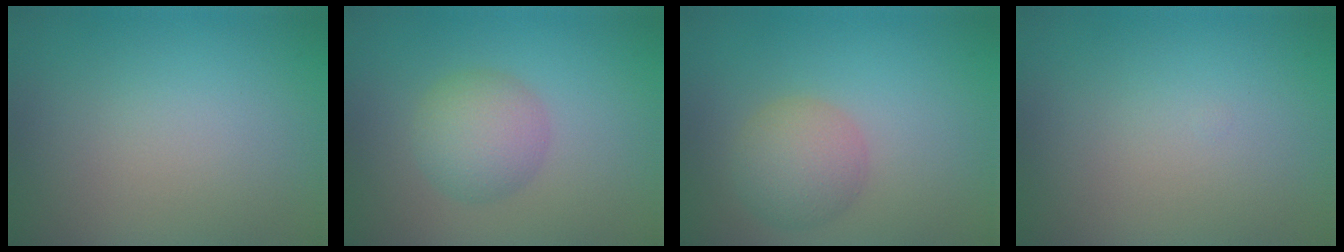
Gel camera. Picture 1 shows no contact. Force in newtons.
{"total": 3.4, "press": 3.4, "slide": 0.1}
{"total": 3.4, "press": 3.4, "slide": 0.2}
{"total": 0.0}